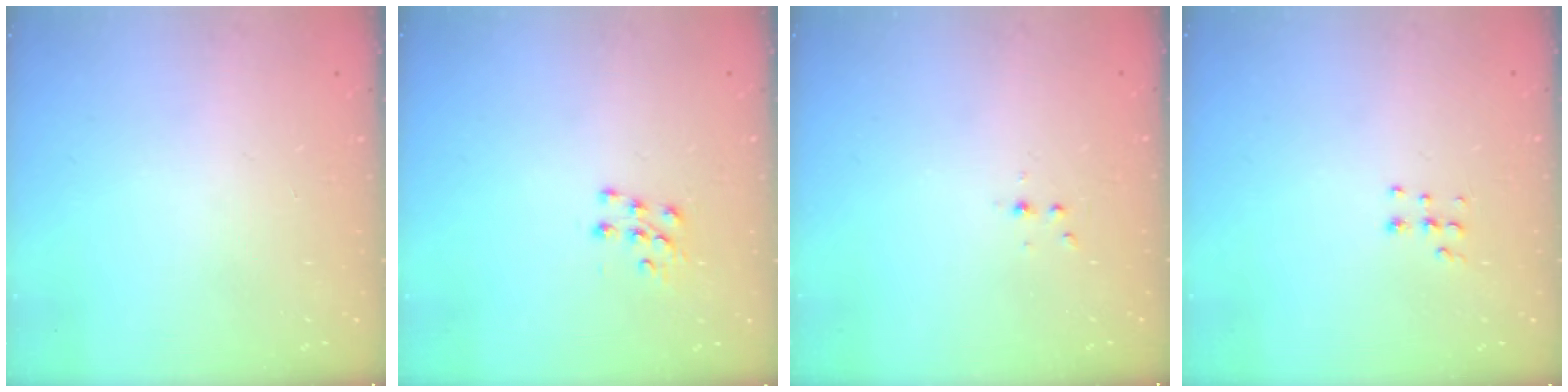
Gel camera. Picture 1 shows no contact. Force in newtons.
{"total": 7.0, "press": 7.0, "slide": 0.7}
{"total": 2.7, "press": 2.3, "slide": 1.4}
{"total": 5.2, "press": 5.2, "slide": 0.7}